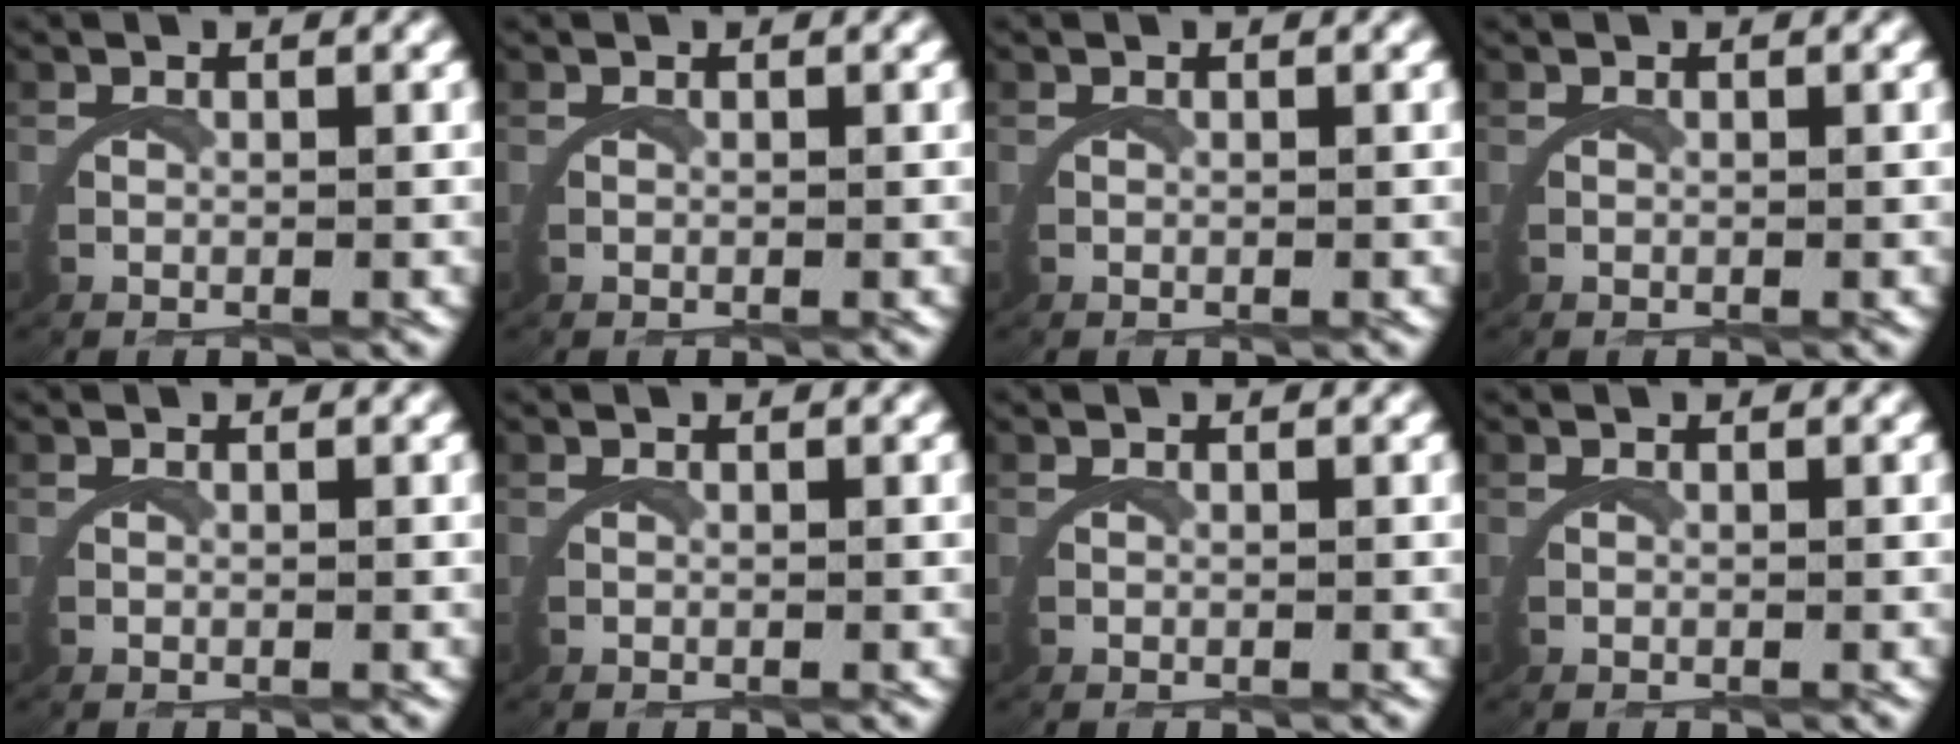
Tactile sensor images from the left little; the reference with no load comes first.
{"total": 0.0}
{"total": 0.0}
{"total": 0.0}
{"total": 0.0}
{"total": 0.0}
{"total": 0.0}
{"total": 0.0}